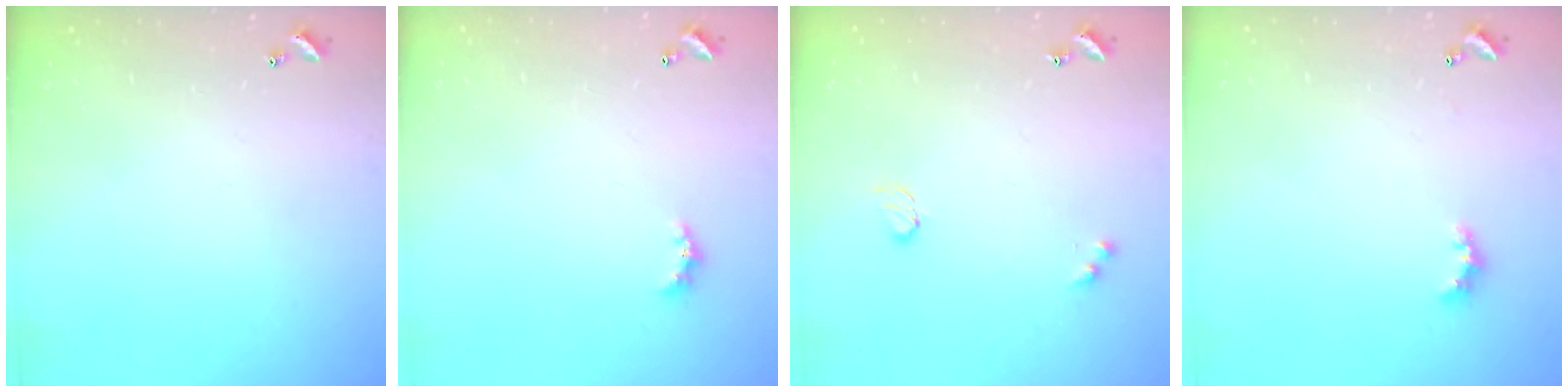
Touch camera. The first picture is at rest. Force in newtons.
{"total": 3.2, "press": 3.1, "slide": 0.7}
{"total": 2.9, "press": 2.9, "slide": 0.5}
{"total": 2.5, "press": 2.5, "slide": 0.6}